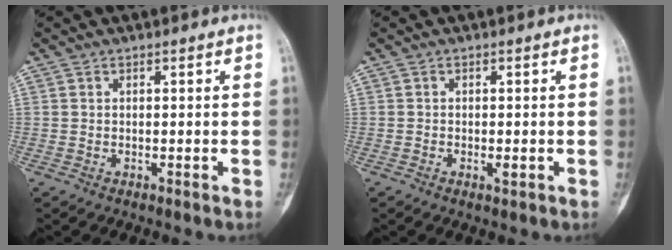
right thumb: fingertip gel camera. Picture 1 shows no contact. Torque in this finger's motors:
{"motor_torque": [0.05, 0.26, 0.25, -0.03, 0.00]}